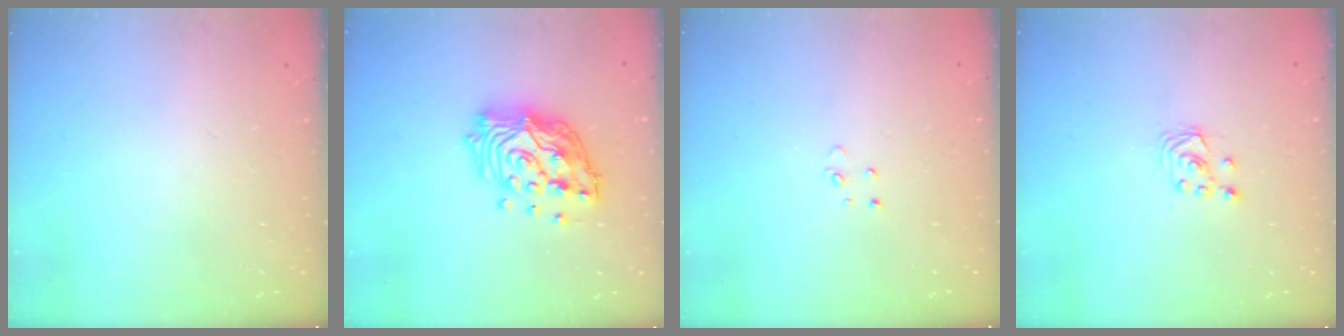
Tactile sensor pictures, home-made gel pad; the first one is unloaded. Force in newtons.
{"total": 17.4, "press": 17.1, "slide": 3.2}
{"total": 2.6, "press": 2.6, "slide": 0.2}
{"total": 2.9, "press": 2.8, "slide": 0.3}